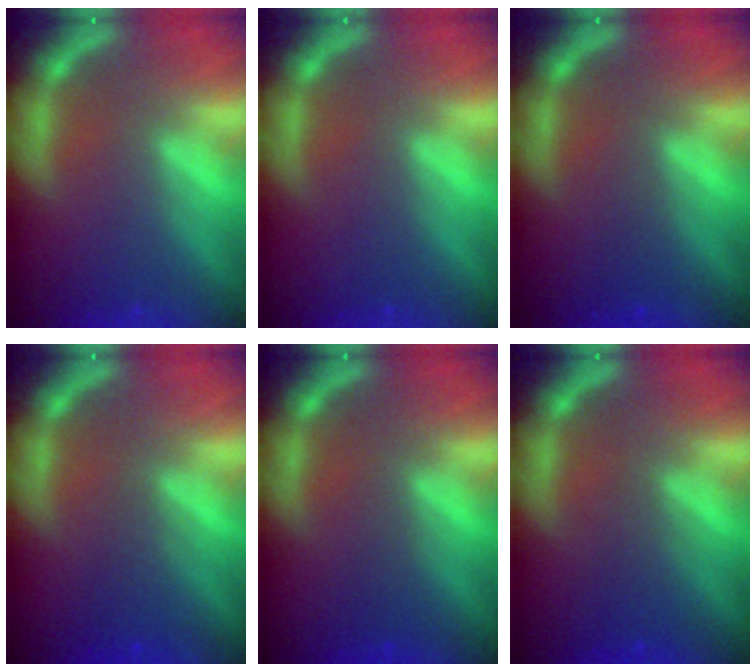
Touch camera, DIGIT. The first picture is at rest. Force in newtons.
{"total": 0.0}
{"total": 1.0}
{"total": 2.0}
{"total": 1.0}
{"total": 2.0}